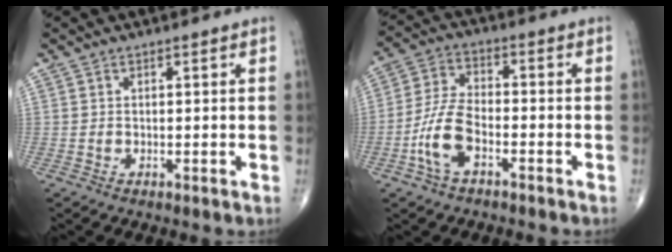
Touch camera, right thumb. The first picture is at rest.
{"total": 8.7, "force": [-3.6, 4.2, 6.7], "torque": [-0.143, 0.029, -0.075]}